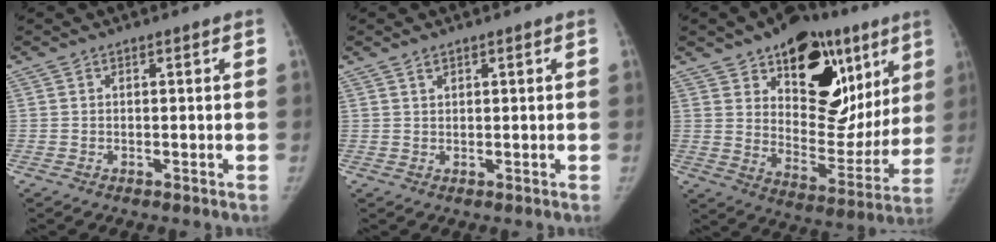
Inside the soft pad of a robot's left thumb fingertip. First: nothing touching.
{"total": 1.3, "force": [1.0, 0.7, 0.5], "torque": [-0.003, -0.004, 0.016]}
{"total": 25.4, "force": [12.2, 14.6, 16.8], "torque": [-0.176, -0.030, 0.185]}